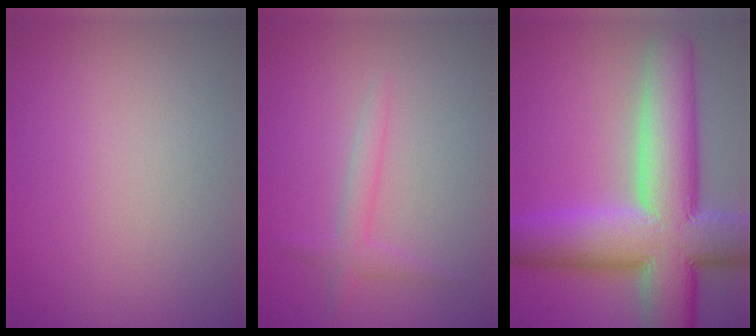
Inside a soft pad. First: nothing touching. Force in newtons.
{"total": 1.8, "press": 1.7, "slide": 0.1}
{"total": 13.8, "press": 13.7, "slide": 0.9}